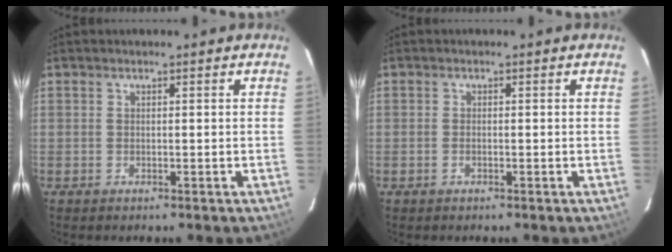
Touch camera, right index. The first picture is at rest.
{"total": 0.8, "force": [-0.3, 0.5, 0.5], "torque": [-0.012, 0.000, -0.007]}